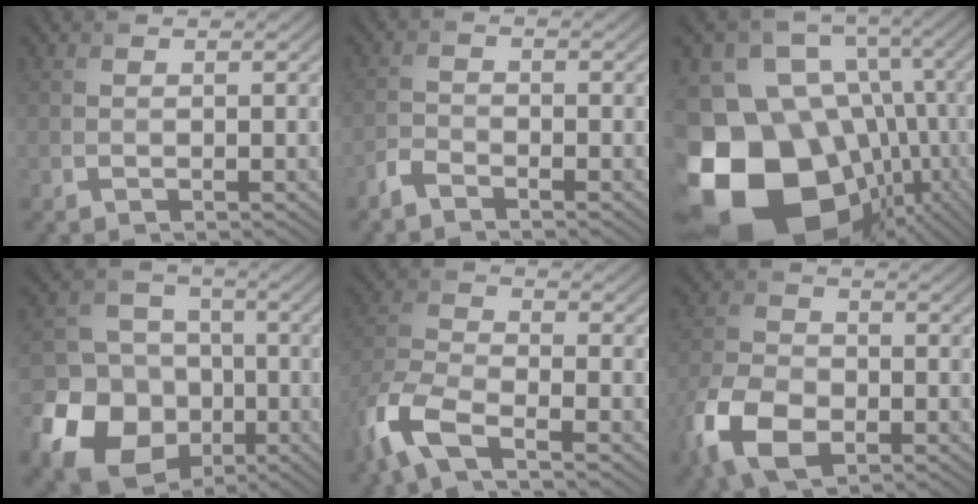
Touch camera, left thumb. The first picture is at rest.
{"total": 2.3, "force": [-2.0, 0.7, 0.9], "torque": [-0.022, -0.001, -0.051]}
{"total": 20.9, "force": [-7.0, 15.4, 12.2], "torque": [-0.263, -0.014, -0.083]}
{"total": 15.9, "force": [-5.6, 13.3, 6.7], "torque": [-0.180, -0.050, -0.116]}
{"total": 8.5, "force": [-5.3, 2.9, 6.0], "torque": [-0.144, -0.011, -0.126]}
{"total": 9.6, "force": [-4.4, 5.8, 6.3], "torque": [-0.154, -0.015, -0.093]}